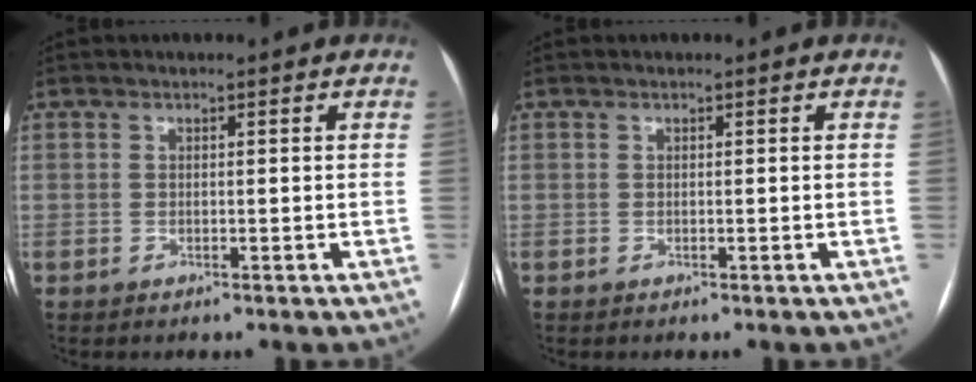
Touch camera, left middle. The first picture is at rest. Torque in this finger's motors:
{"motor_torque": [0.42, -0.62, -0.05, -0.03]}